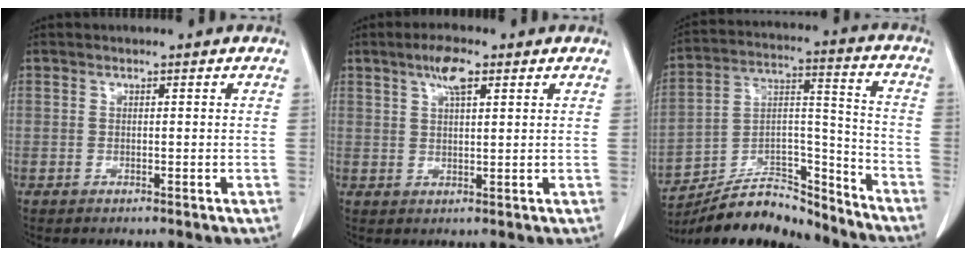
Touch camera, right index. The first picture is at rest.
{"total": 4.5, "force": [2.6, 1.1, 3.6], "torque": [-0.073, 0.007, 0.047]}
{"total": 15.9, "force": [-14.8, 4.0, 4.1], "torque": [-0.068, 0.048, -0.249]}